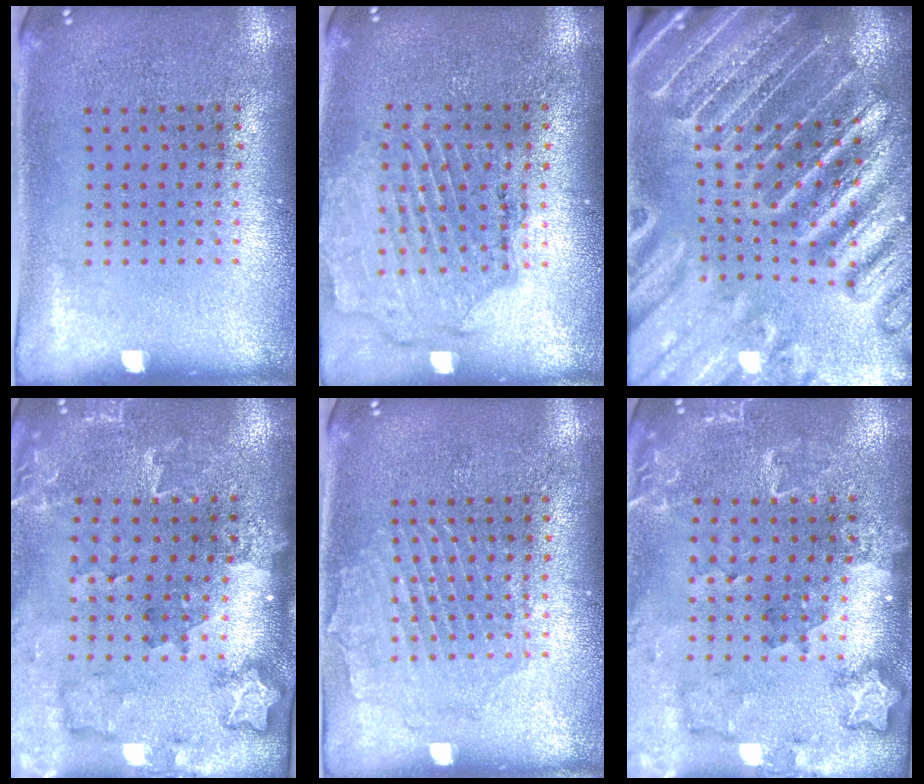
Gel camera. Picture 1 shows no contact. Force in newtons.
{"total": 1.6, "press": 1.5, "slide": 0.3}
{"total": 4.0, "press": 3.9, "slide": 1.1}
{"total": 1.8, "press": 1.7, "slide": 0.4}
{"total": 1.5, "press": 1.5, "slide": 0.1}
{"total": 1.8, "press": 1.8, "slide": 0.2}